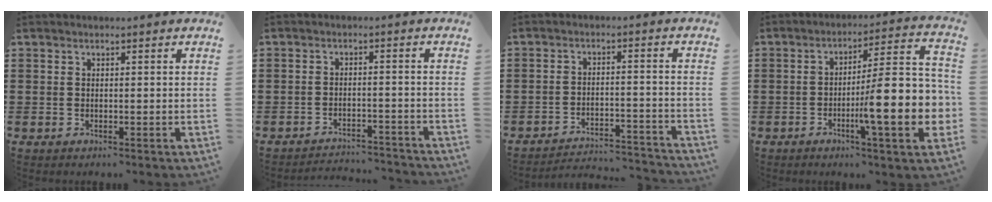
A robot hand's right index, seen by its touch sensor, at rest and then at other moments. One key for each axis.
{"total": 3.2, "fx": -3.2, "fy": 0.2, "fz": -0.1, "tx": -0.006, "ty": -0.001, "tz": -0.068}
{"total": 3.5, "fx": -3.4, "fy": 0.5, "fz": 0.7, "tx": -0.018, "ty": 0.002, "tz": -0.073}
{"total": 14.1, "fx": -3.1, "fy": 2.4, "fz": 13.5, "tx": -0.199, "ty": -0.024, "tz": -0.056}